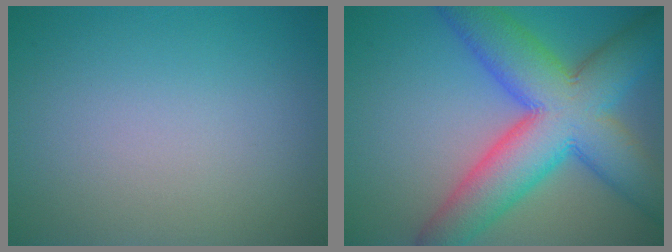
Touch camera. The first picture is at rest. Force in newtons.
{"total": 12.1, "press": 12.1, "slide": 0.5}